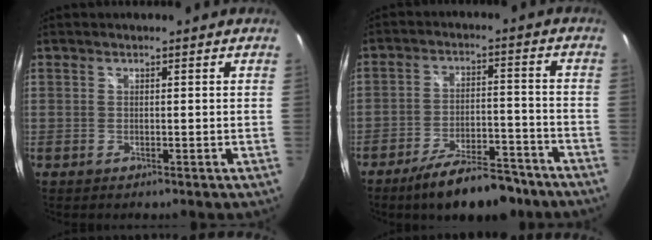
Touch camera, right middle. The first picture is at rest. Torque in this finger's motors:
{"motor_torque": [1.00, -1.13, 0.41, 0.14]}